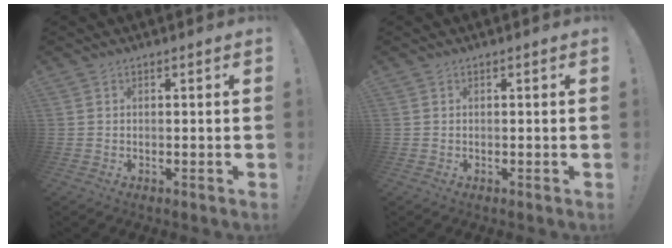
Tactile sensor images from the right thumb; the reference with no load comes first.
{"total": 0.0}